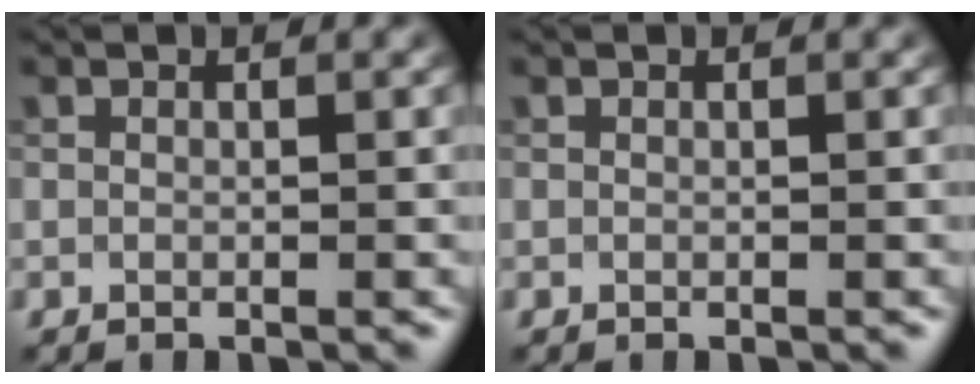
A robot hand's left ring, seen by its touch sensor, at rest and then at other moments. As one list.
[{"total": 0.0}]